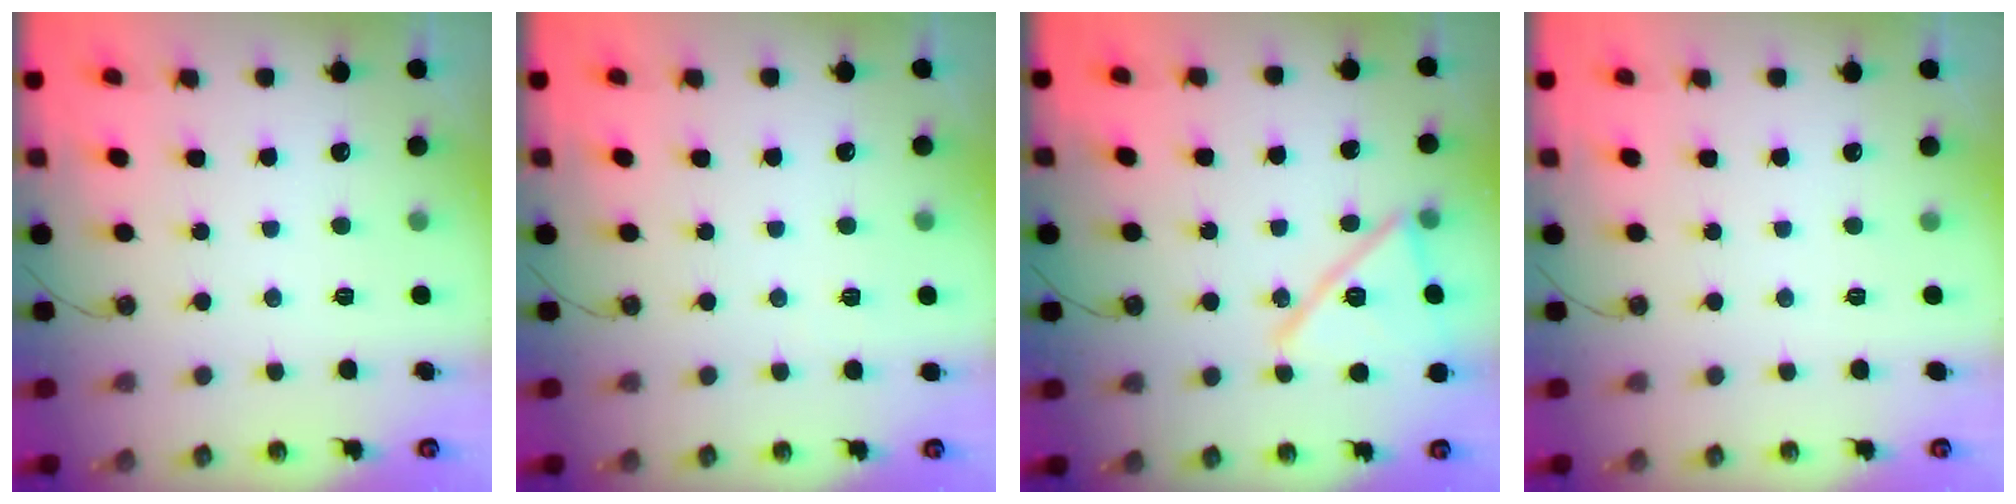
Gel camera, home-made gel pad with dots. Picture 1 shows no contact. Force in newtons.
{"total": 1.5, "press": 1.4, "slide": 0.4}
{"total": 17.0, "press": 16.9, "slide": 1.9}
{"total": 0.0}